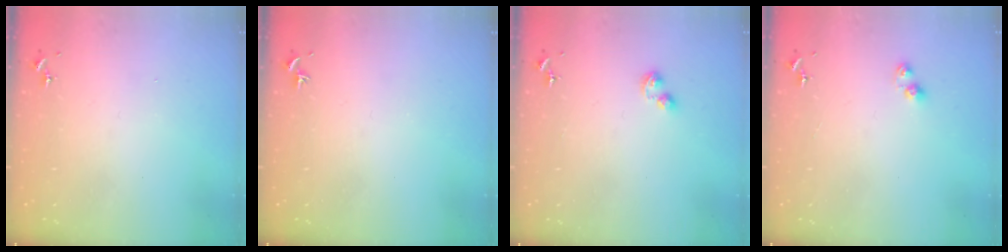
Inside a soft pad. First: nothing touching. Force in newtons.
{"total": 0.0}
{"total": 3.6, "press": 3.6, "slide": 0.5}
{"total": 4.5, "press": 4.5, "slide": 0.5}